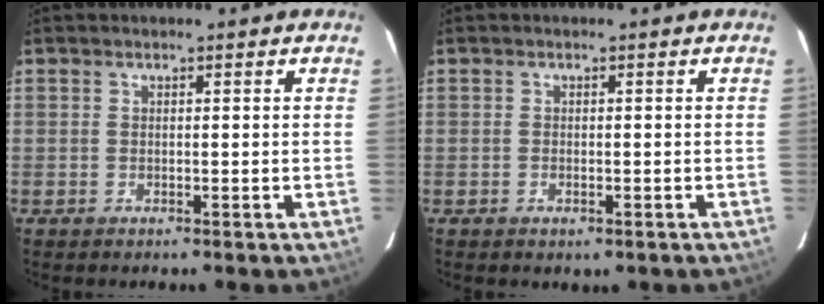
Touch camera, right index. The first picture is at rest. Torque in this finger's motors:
{"motor_torque": [0.82, -1.02, 0.10, 0.01]}